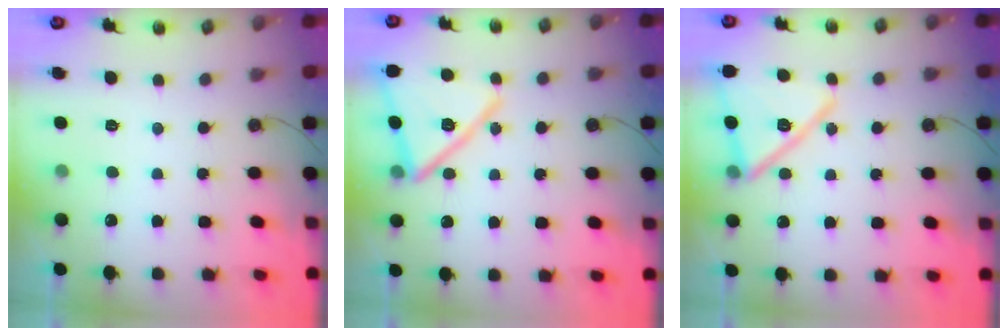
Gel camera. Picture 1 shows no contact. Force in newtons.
{"total": 17.1, "press": 17.1, "slide": 1.6}
{"total": 17.0, "press": 16.6, "slide": 3.5}